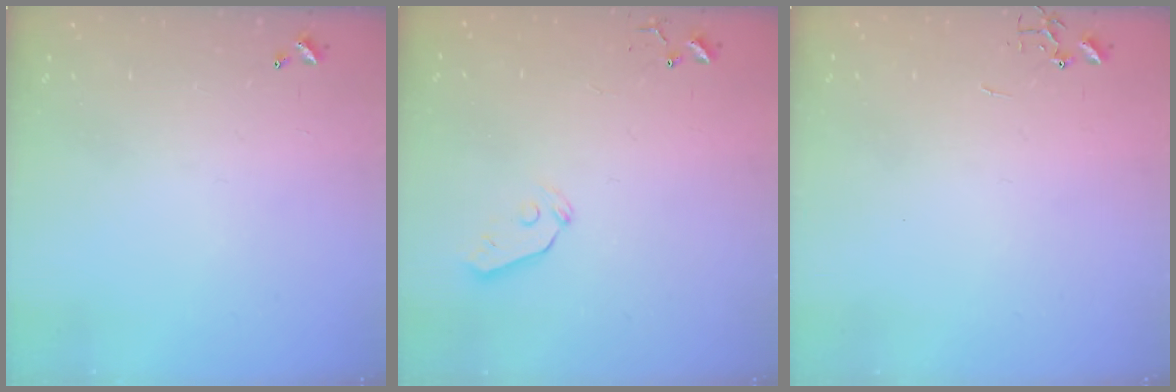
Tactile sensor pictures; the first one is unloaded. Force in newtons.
{"total": 3.8, "press": 3.8, "slide": 0.3}
{"total": 0.0}